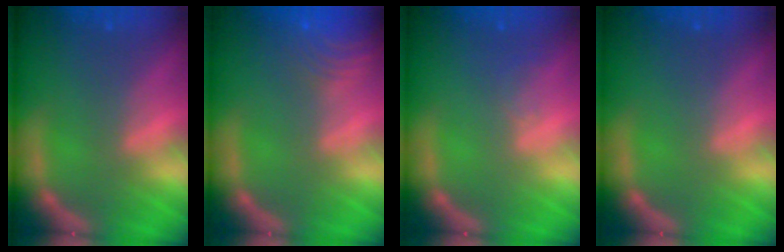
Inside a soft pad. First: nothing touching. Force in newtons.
{"total": 10.0}
{"total": 1.0}
{"total": 0.0}